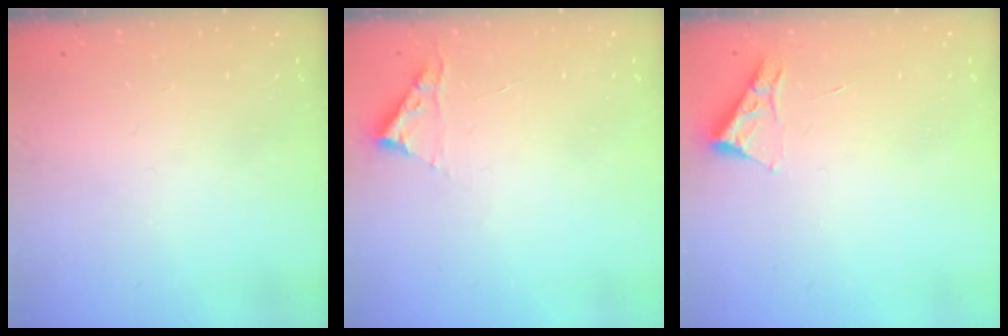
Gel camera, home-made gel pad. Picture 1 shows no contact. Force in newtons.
{"total": 2.8, "press": 2.8, "slide": 0.3}
{"total": 3.4, "press": 3.3, "slide": 0.5}